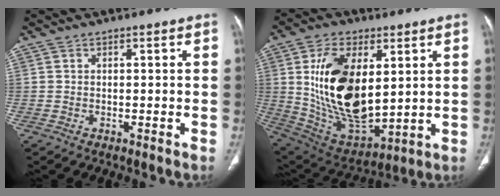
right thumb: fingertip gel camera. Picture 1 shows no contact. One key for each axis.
{"total": 21.7, "fx": 3.9, "fy": 11.8, "fz": 17.8, "tx": -0.314, "ty": -0.025, "tz": 0.089}